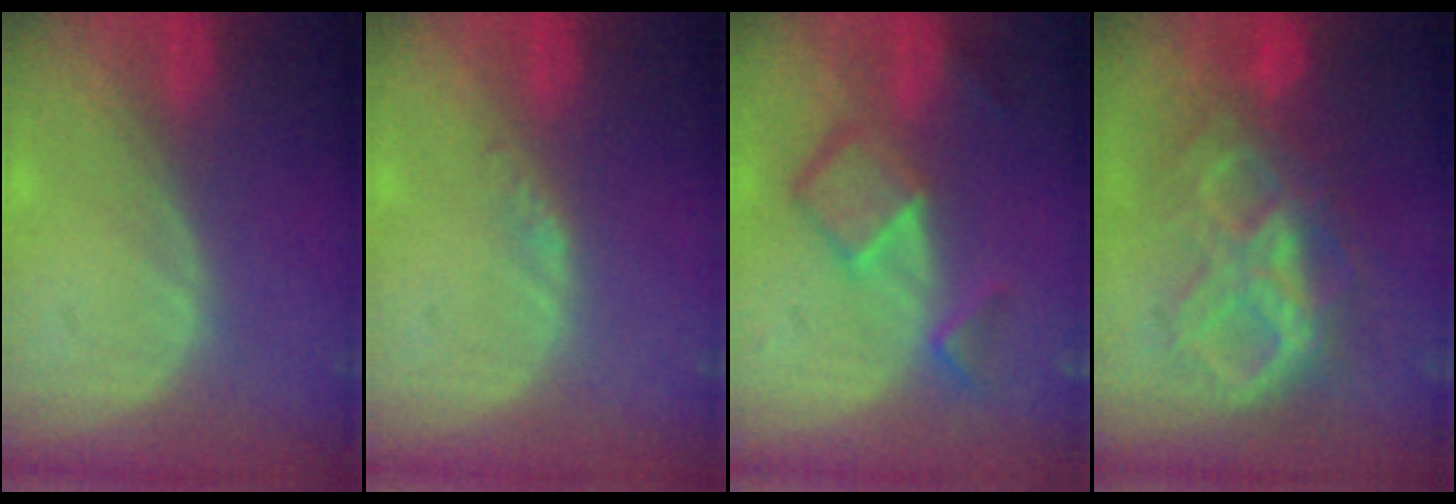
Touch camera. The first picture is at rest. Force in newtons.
{"total": 1.1, "press": 1.1, "slide": 0.1}
{"total": 7.0, "press": 6.0, "slide": 3.5}
{"total": 10.0, "press": 9.9, "slide": 1.0}